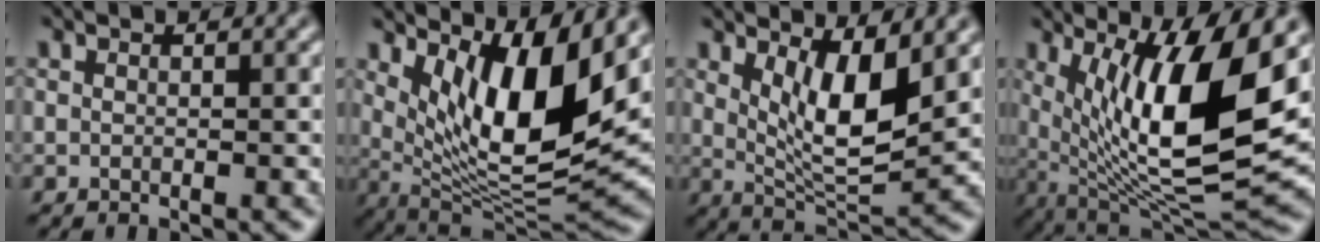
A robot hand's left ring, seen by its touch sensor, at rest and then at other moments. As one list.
[{"total": 10.3, "force": [3.9, 3.1, 9.0], "torque": [-0.149, -0.021, 0.078]}, {"total": 6.3, "force": [2.3, 2.1, 5.5], "torque": [-0.100, -0.018, 0.047]}, {"total": 12.2, "force": [2.8, 3.7, 11.3], "torque": [-0.189, -0.016, 0.057]}]